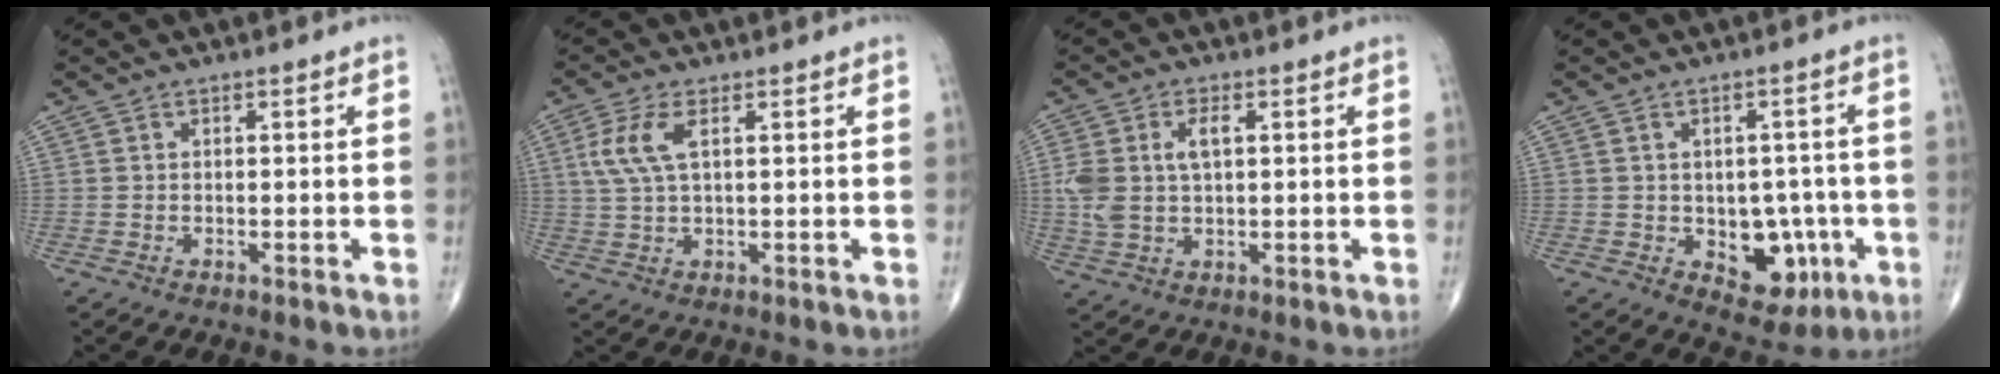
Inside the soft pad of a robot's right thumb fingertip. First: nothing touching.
{"total": 7.2, "force": [1.8, 2.9, 6.4], "torque": [-0.161, 0.009, 0.038]}
{"total": 7.5, "force": [1.3, 4.1, 6.2], "torque": [-0.146, 0.010, 0.030]}
{"total": 9.6, "force": [-2.5, 6.6, 6.5], "torque": [-0.038, 0.012, -0.020]}